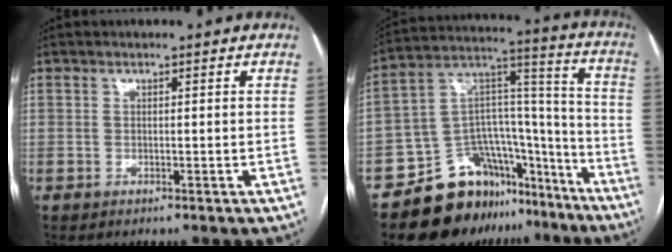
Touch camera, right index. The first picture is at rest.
{"total": 18.8, "force": [-13.6, 10.7, 7.2], "torque": [-0.096, 0.086, -0.214]}